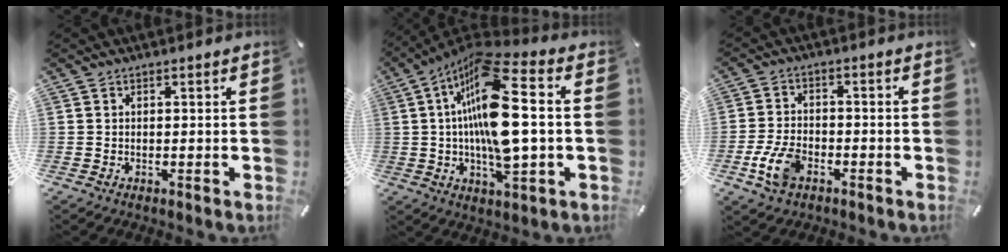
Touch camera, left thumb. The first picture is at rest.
{"total": 19.6, "force": [1.9, 6.1, 18.5], "torque": [-0.364, -0.008, 0.020]}
{"total": 8.1, "force": [-3.6, 4.7, 5.4], "torque": [-0.128, 0.009, -0.069]}